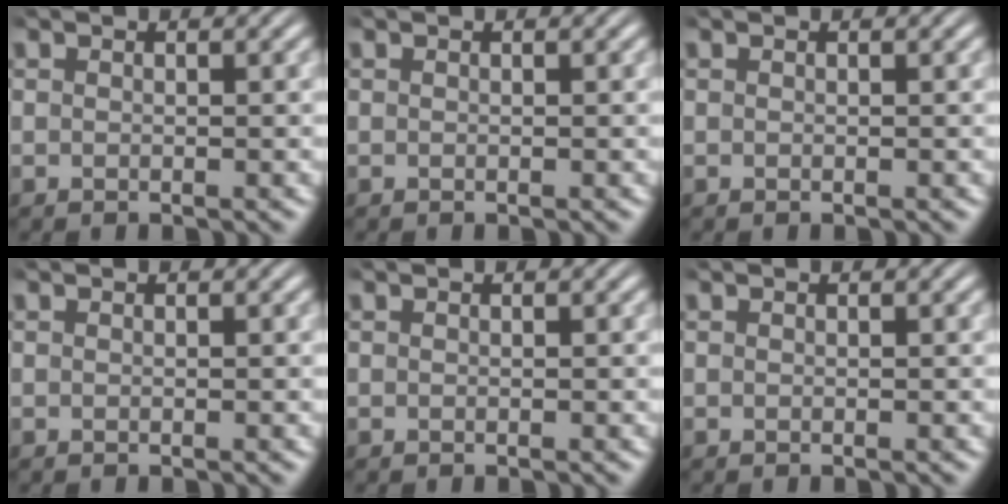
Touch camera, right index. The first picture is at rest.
{"total": 0.0}
{"total": 0.0}
{"total": 0.0}
{"total": 0.0}
{"total": 0.0}